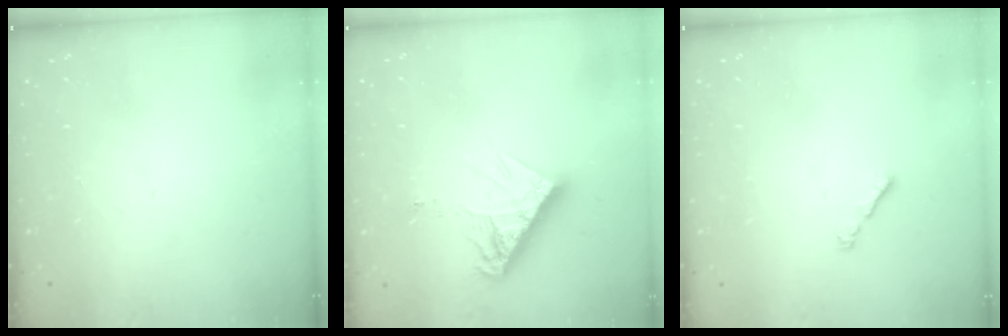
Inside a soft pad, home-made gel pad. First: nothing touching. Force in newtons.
{"total": 10.5, "press": 10.4, "slide": 0.9}
{"total": 0.9, "press": 0.8, "slide": 0.5}